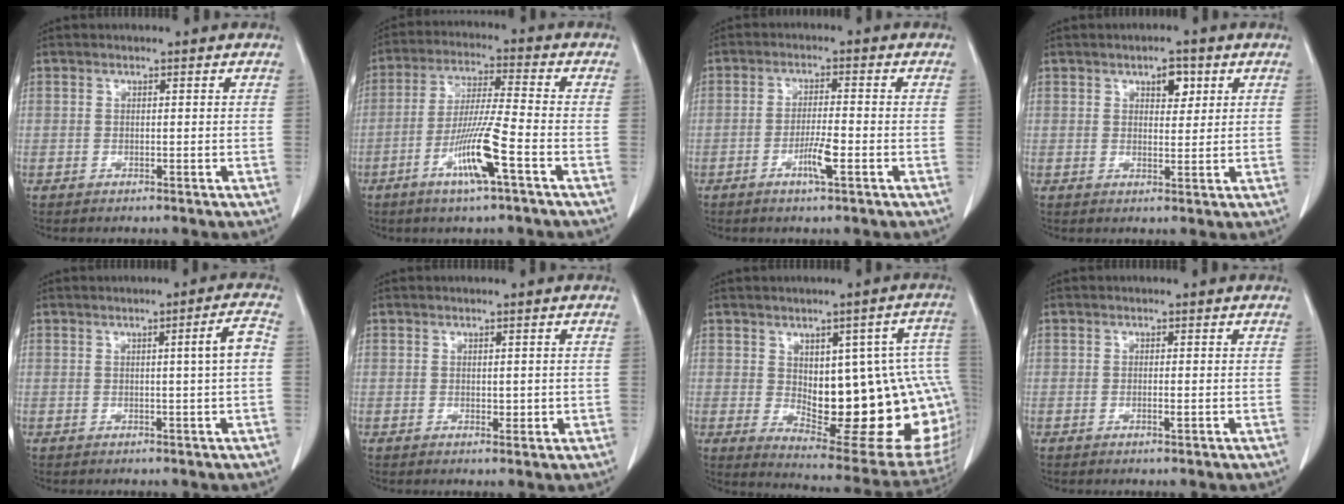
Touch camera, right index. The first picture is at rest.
{"total": 10.0, "force": [-4.3, -0.2, 9.0], "torque": [-0.174, -0.010, -0.081]}
{"total": 4.2, "force": [-1.7, 0.2, 3.8], "torque": [-0.071, -0.004, -0.031]}
{"total": 3.5, "force": [1.7, 1.7, 2.5], "torque": [-0.036, 0.000, 0.025]}
{"total": 3.7, "force": [0.2, -0.6, 3.6], "torque": [-0.056, 0.000, 0.003]}
{"total": 1.4, "force": [0.2, 1.0, 1.0], "torque": [-0.010, -0.001, 0.010]}
{"total": 23.2, "force": [-1.1, 7.1, 22.0], "torque": [-0.217, 0.014, 0.016]}
{"total": 0.7, "force": [-0.1, 0.2, 0.7], "torque": [-0.010, -0.001, 0.002]}